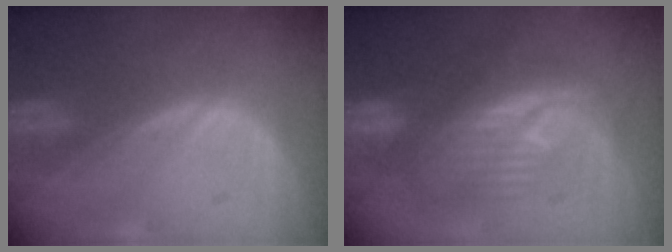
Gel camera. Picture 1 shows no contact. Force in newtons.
{"total": 8.3, "press": 8.3, "slide": 0.2}